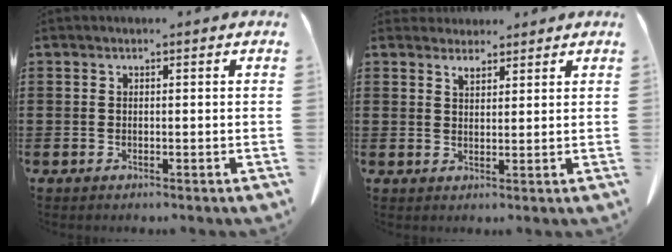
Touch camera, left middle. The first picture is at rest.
{"total": 2.3, "force": [2.1, 0.8, 0.5], "torque": [-0.006, -0.005, 0.039]}